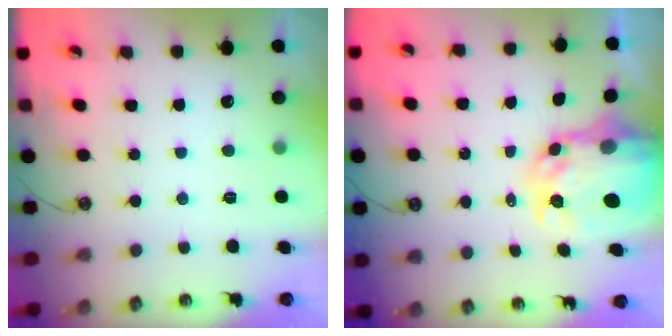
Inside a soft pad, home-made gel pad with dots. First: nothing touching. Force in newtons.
{"total": 8.6, "press": 8.5, "slide": 0.8}